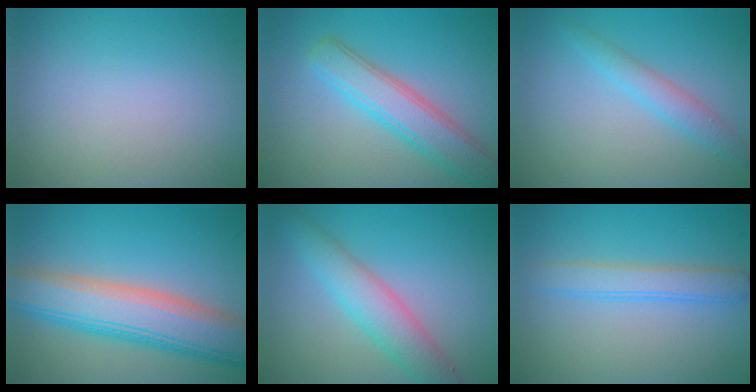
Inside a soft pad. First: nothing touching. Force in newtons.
{"total": 5.0, "press": 4.9, "slide": 0.3}
{"total": 2.2, "press": 2.2, "slide": 0.1}
{"total": 8.4, "press": 8.4, "slide": 0.1}
{"total": 4.3, "press": 4.3, "slide": 0.1}
{"total": 2.9, "press": 2.9, "slide": 0.1}